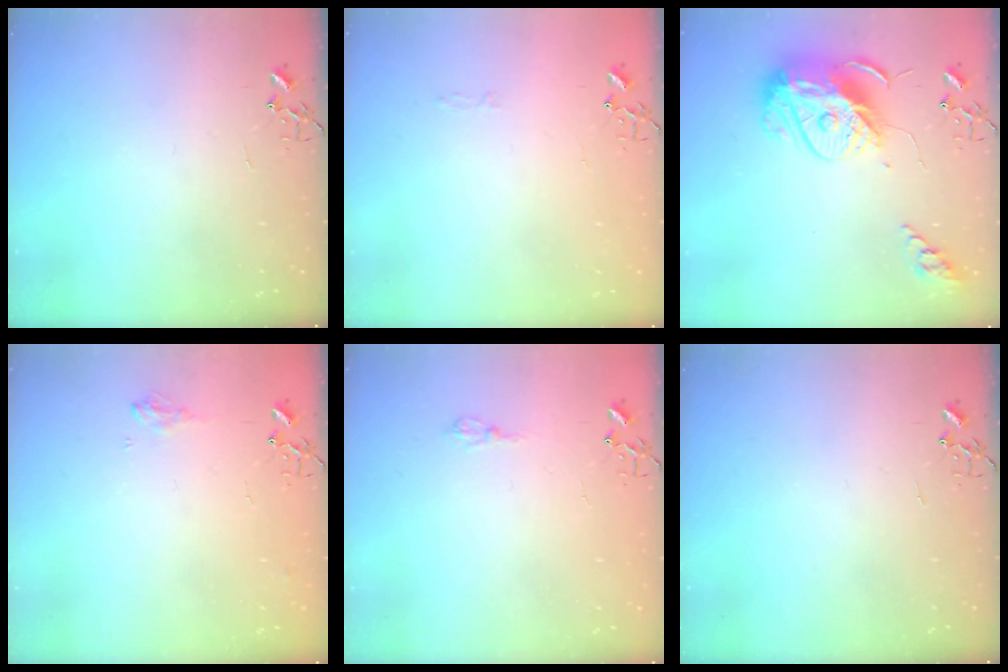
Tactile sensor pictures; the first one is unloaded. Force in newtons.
{"total": 2.8, "press": 2.8, "slide": 0.4}
{"total": 16.5, "press": 16.4, "slide": 1.3}
{"total": 7.7, "press": 7.7, "slide": 0.9}
{"total": 6.5, "press": 6.4, "slide": 0.8}
{"total": 0.0}